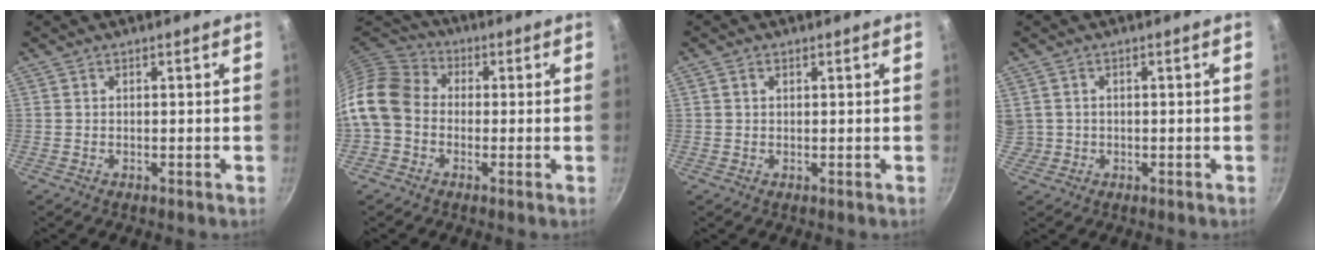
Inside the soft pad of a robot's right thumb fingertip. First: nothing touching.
{"total": 12.3, "force": [-1.5, 9.8, 7.3], "torque": [-0.122, 0.033, -0.051]}
{"total": 1.3, "force": [0.5, 0.9, 0.7], "torque": [-0.009, 0.002, 0.009]}
{"total": 2.7, "force": [0.1, 2.6, 0.7], "torque": [-0.009, 0.006, 0.007]}